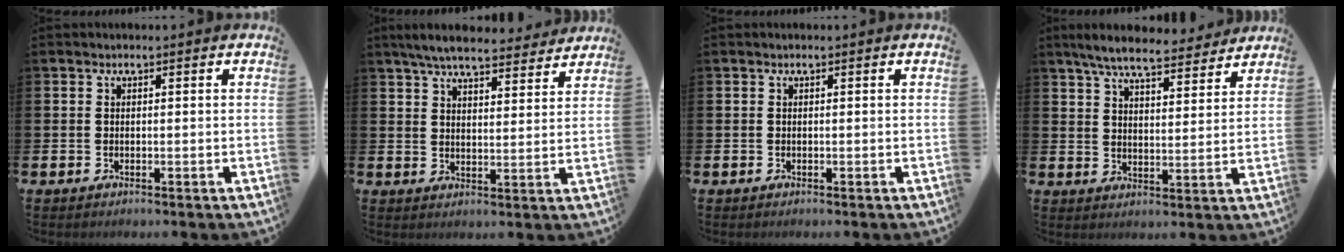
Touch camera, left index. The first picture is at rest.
{"total": 6.6, "force": [6.2, 1.1, 2.0], "torque": [-0.047, -0.032, 0.109]}
{"total": 0.0}
{"total": 7.3, "force": [6.8, 1.3, 2.5], "torque": [-0.059, -0.037, 0.118]}